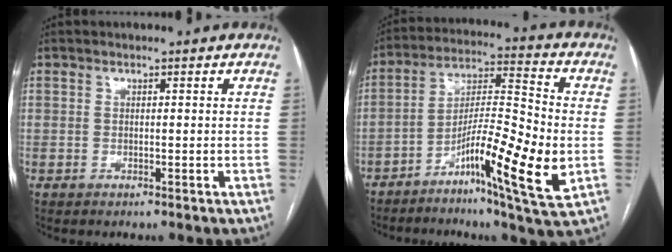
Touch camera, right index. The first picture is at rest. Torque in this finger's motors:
{"motor_torque": [1.12, -1.02, 0.46, 0.14]}